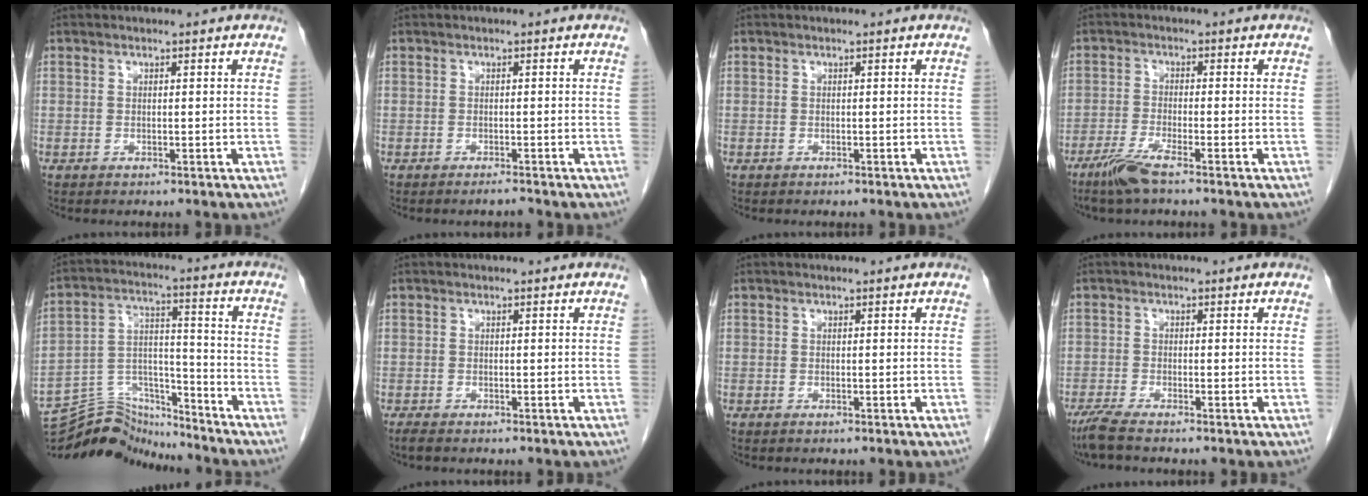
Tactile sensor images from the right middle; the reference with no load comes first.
{"total": 0.8, "force": [-0.7, -0.1, 0.3], "torque": [-0.008, -0.002, -0.010]}
{"total": 0.0}
{"total": 4.4, "force": [-3.2, 0.0, 3.0], "torque": [-0.069, -0.011, -0.068]}
{"total": 12.0, "force": [-11.9, 1.4, 0.5], "torque": [-0.016, 0.037, -0.213]}
{"total": 1.0, "force": [-0.9, 0.2, 0.5], "torque": [-0.020, -0.006, -0.016]}
{"total": 0.0}
{"total": 3.0, "force": [-2.5, -0.2, 1.7], "torque": [-0.042, -0.008, -0.052]}